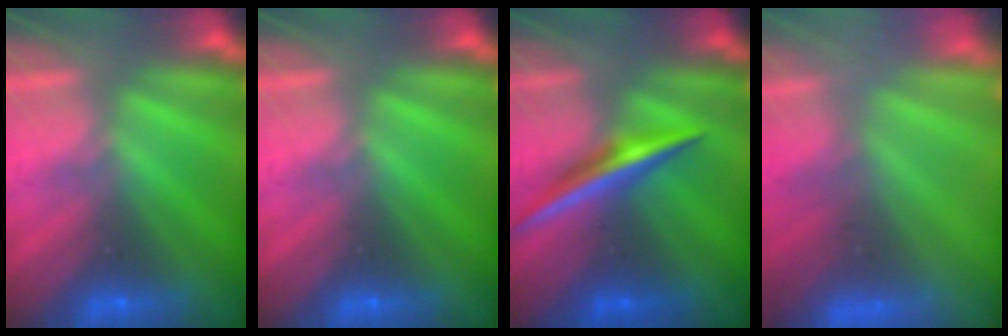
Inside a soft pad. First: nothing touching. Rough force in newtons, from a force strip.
{"total": 0.0}
{"total": 1.9}
{"total": 8.7}